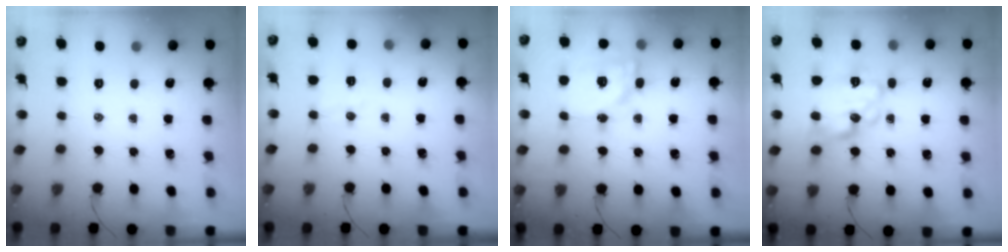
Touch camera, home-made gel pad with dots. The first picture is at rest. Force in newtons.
{"total": 3.8, "press": 3.6, "slide": 1.1}
{"total": 15.5, "press": 15.2, "slide": 3.1}
{"total": 14.7, "press": 14.7, "slide": 1.0}